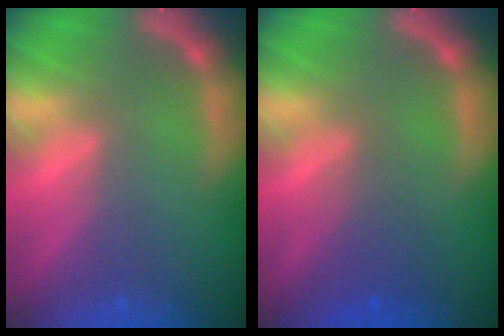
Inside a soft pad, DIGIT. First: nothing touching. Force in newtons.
{"total": 2.5}